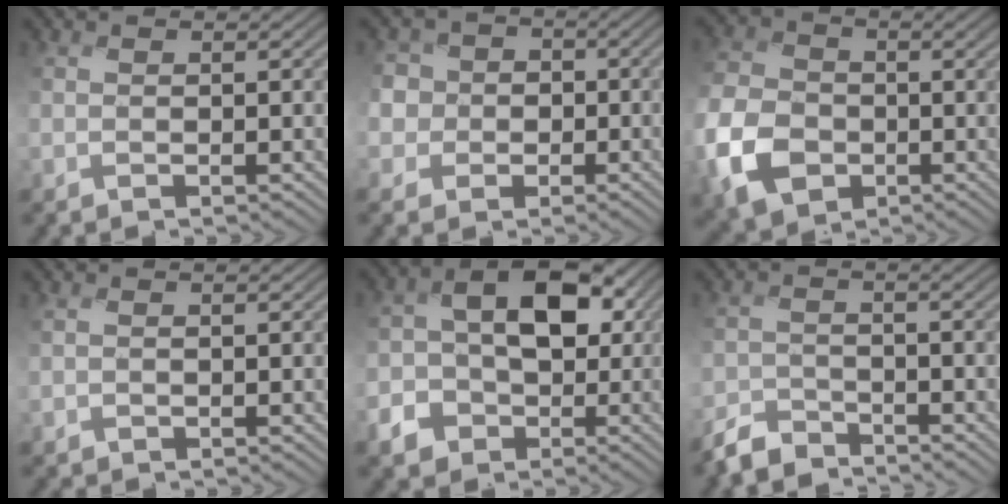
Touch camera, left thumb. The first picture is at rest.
{"total": 7.4, "force": [-0.9, 7.0, 2.3], "torque": [-0.083, 0.015, -0.047]}
{"total": 10.3, "force": [-4.1, 7.6, 5.7], "torque": [-0.170, -0.021, -0.096]}
{"total": 0.7, "force": [0.0, 0.4, 0.5], "torque": [-0.017, -0.001, 0.001]}
{"total": 10.9, "force": [-1.9, 8.4, 6.7], "torque": [-0.105, -0.013, -0.052]}
{"total": 3.8, "force": [-3.7, 0.3, 0.4], "torque": [-0.001, -0.001, -0.083]}